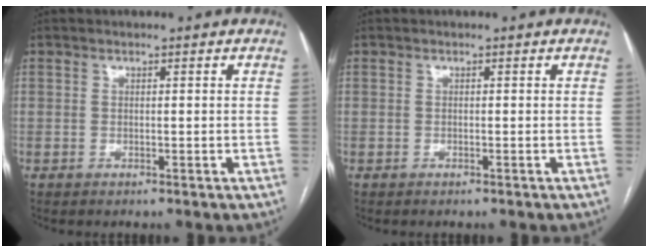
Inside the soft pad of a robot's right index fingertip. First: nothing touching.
{"total": 0.0}